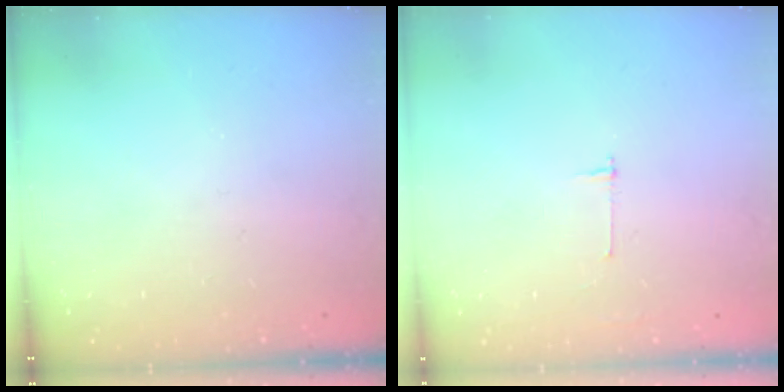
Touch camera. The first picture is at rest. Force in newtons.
{"total": 2.7, "press": 2.7, "slide": 0.3}